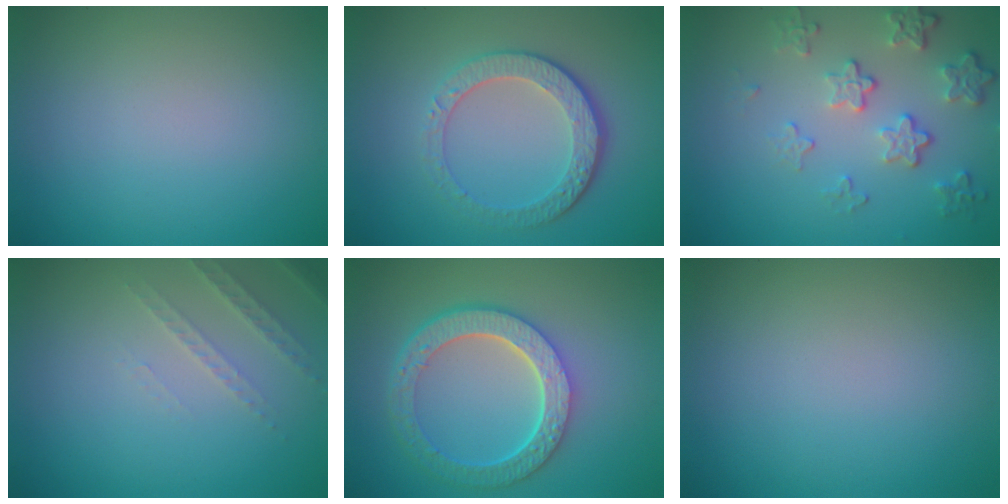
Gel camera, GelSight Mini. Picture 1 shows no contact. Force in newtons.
{"total": 4.5, "press": 3.3, "slide": 3.1}
{"total": 4.2, "press": 3.2, "slide": 2.7}
{"total": 1.9, "press": 1.8, "slide": 0.6}
{"total": 6.1, "press": 4.6, "slide": 4.1}
{"total": 0.0}